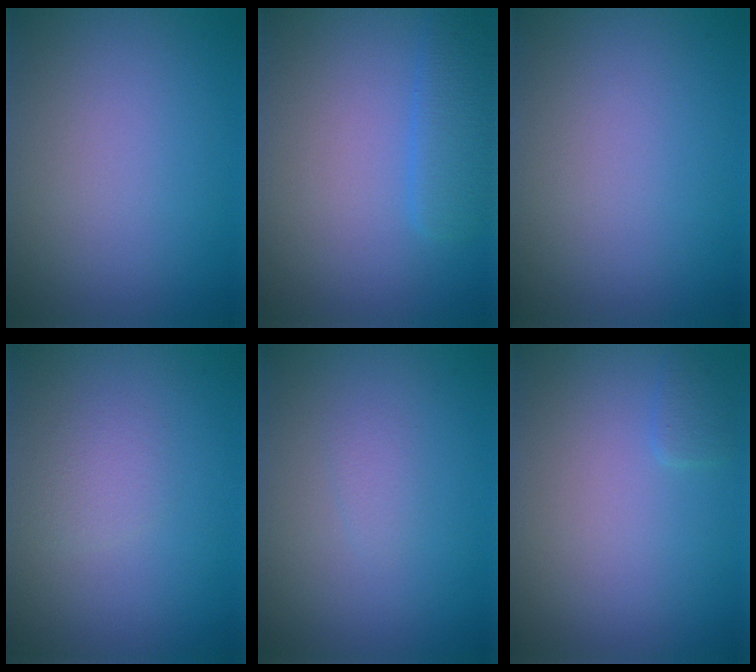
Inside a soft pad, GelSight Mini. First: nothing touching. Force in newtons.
{"total": 2.5, "press": 2.5, "slide": 0.1}
{"total": 0.0}
{"total": 1.3, "press": 1.3, "slide": 0.2}
{"total": 0.8, "press": 0.8, "slide": 0.1}
{"total": 0.9, "press": 0.9, "slide": 0.1}